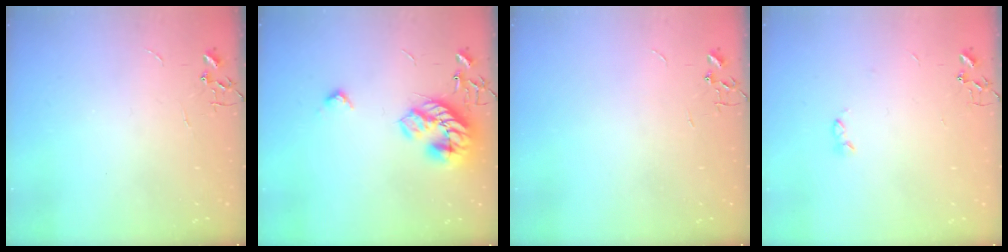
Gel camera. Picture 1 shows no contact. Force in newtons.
{"total": 17.4, "press": 17.4, "slide": 0.6}
{"total": 0.0}
{"total": 2.6, "press": 2.5, "slide": 0.5}